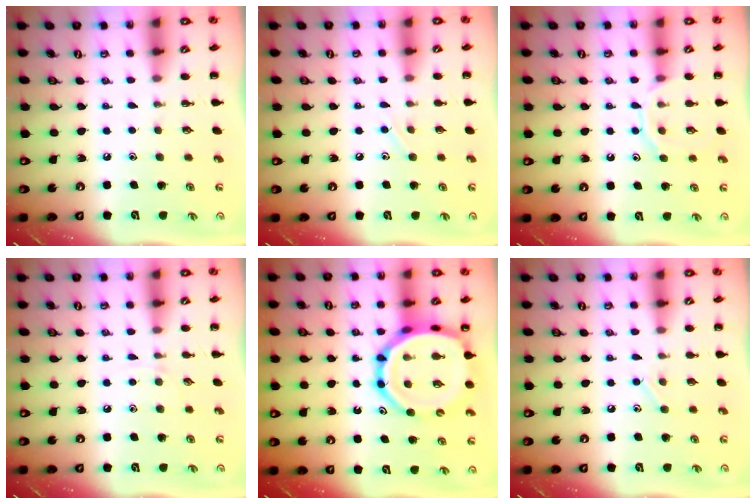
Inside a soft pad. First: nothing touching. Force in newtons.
{"total": 4.5, "press": 4.3, "slide": 1.1}
{"total": 9.4, "press": 9.4, "slide": 0.6}
{"total": 2.5, "press": 2.3, "slide": 0.9}
{"total": 17.1, "press": 16.7, "slide": 3.6}
{"total": 6.3, "press": 6.1, "slide": 1.5}